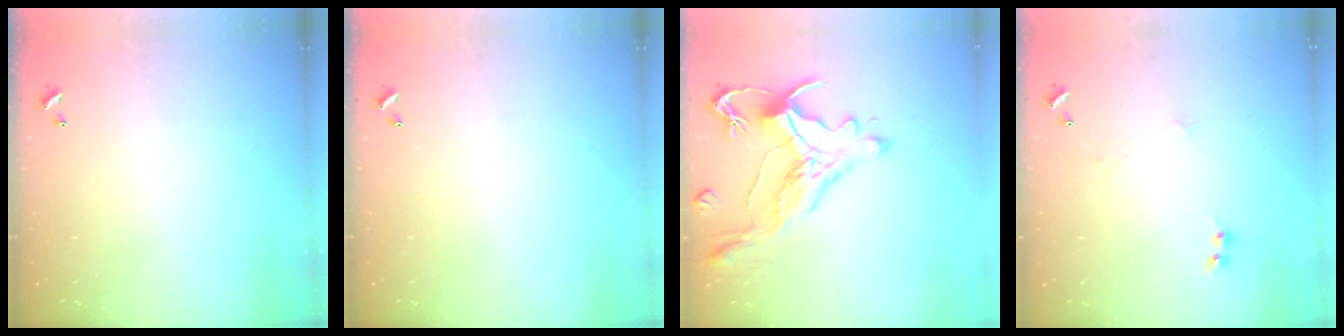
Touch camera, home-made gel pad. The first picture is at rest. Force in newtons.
{"total": 0.0}
{"total": 1.7, "press": 1.2, "slide": 1.1}
{"total": 0.0}